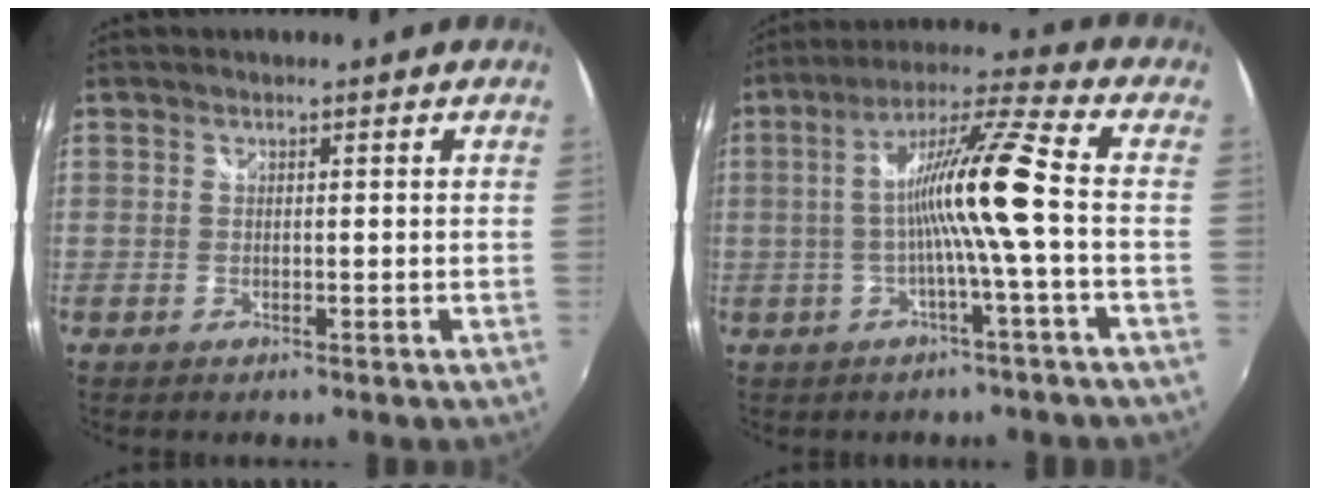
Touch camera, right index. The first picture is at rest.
{"total": 11.9, "force": [-1.7, -1.4, 11.7], "torque": [-0.215, 0.011, -0.032]}